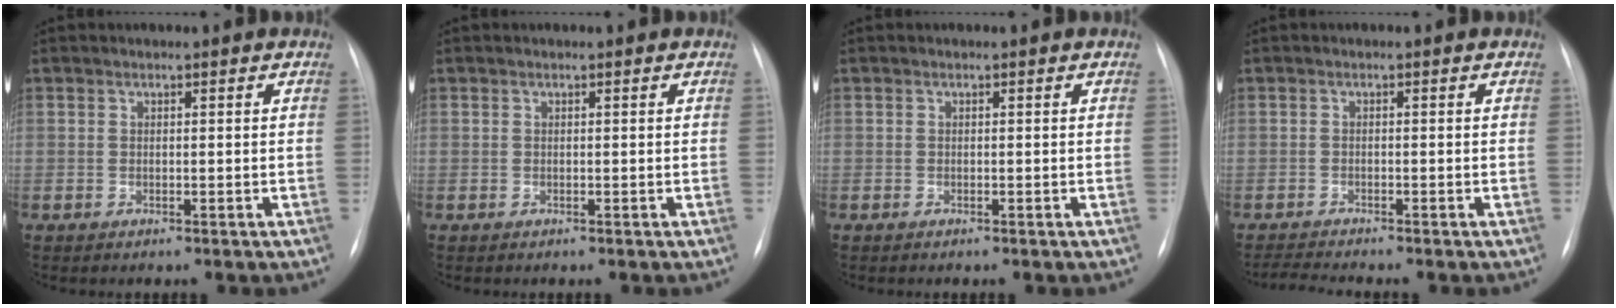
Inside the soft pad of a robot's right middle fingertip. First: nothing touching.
{"total": 0.0}
{"total": 0.0}
{"total": 2.5, "force": [-2.3, -1.0, 0.4], "torque": [-0.020, -0.019, -0.044]}